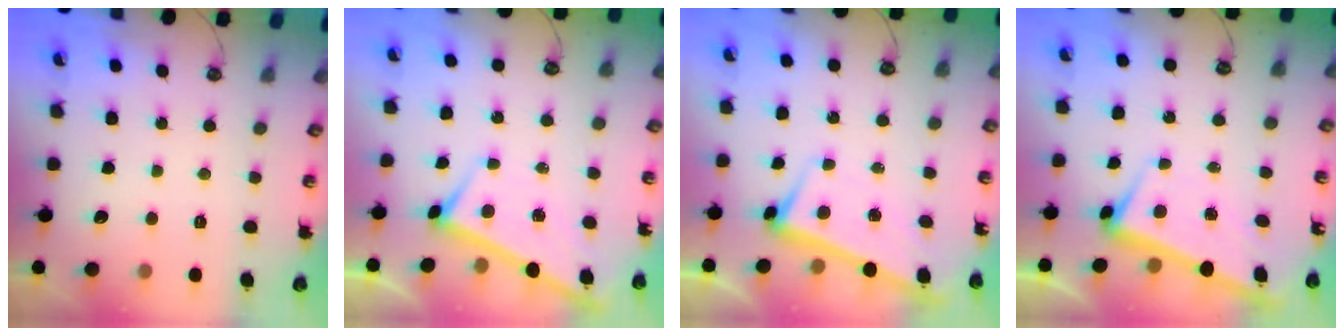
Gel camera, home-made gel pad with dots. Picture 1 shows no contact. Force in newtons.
{"total": 3.2, "press": 3.2, "slide": 0.2}
{"total": 2.6, "press": 2.5, "slide": 0.7}
{"total": 3.0, "press": 2.8, "slide": 0.8}